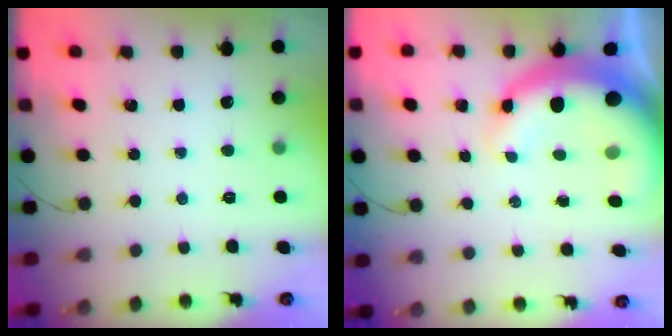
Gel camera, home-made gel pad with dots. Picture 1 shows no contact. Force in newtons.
{"total": 11.4, "press": 11.2, "slide": 2.0}